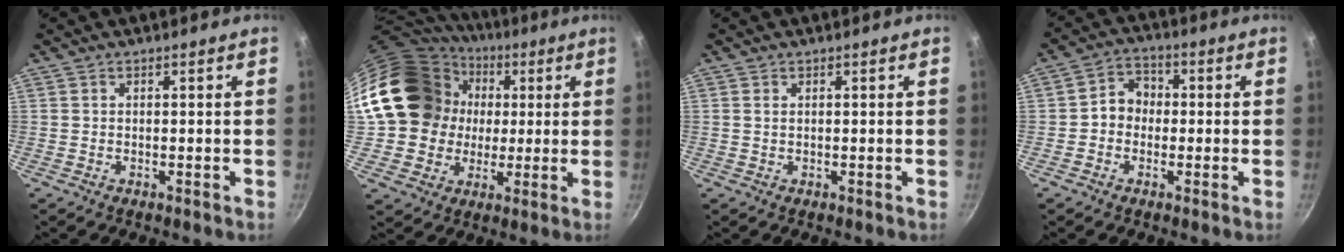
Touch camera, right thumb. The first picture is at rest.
{"total": 20.6, "force": [2.8, 18.1, 9.4], "torque": [-0.161, 0.035, 0.057]}
{"total": 0.6, "force": [0.2, 0.3, 0.5], "torque": [-0.009, 0.001, 0.003]}
{"total": 5.6, "force": [-0.5, 4.8, 2.9], "torque": [-0.013, 0.018, -0.022]}